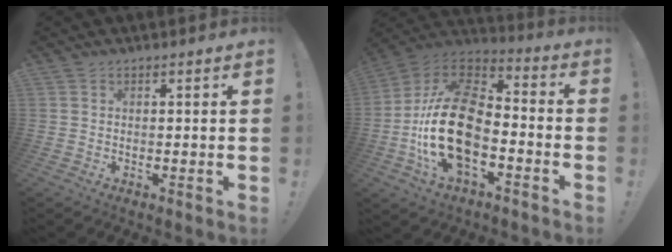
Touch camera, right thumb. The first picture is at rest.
{"total": 23.6, "force": [-5.4, 13.5, 18.6], "torque": [-0.357, 0.034, -0.083]}